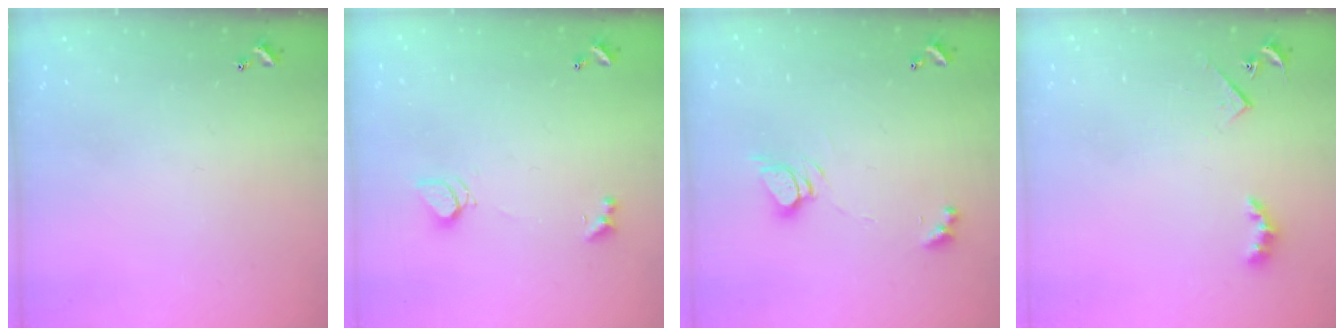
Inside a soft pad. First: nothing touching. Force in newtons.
{"total": 2.5, "press": 2.5, "slide": 0.6}
{"total": 5.0, "press": 5.0, "slide": 0.3}
{"total": 3.6, "press": 3.6, "slide": 0.6}